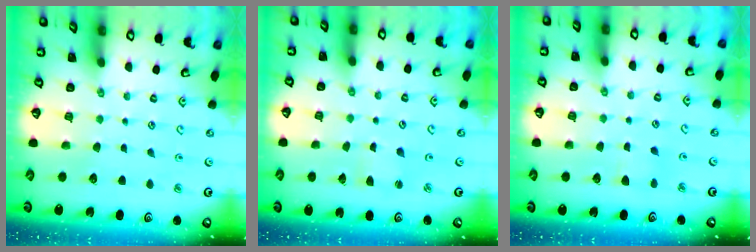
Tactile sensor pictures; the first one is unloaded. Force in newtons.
{"total": 2.9, "press": 2.9, "slide": 0.3}
{"total": 3.4, "press": 3.4, "slide": 0.6}